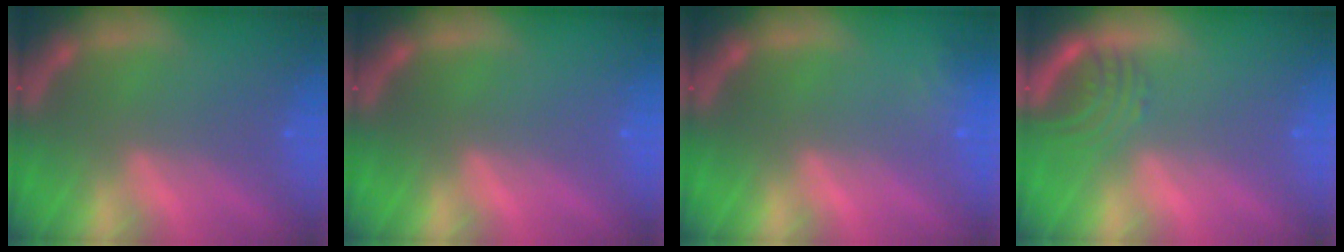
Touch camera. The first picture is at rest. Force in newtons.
{"total": 0.0}
{"total": 1.9}
{"total": 3.5}